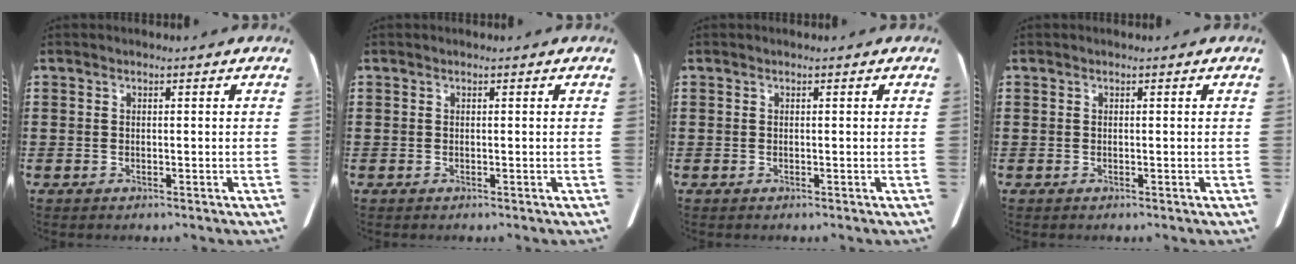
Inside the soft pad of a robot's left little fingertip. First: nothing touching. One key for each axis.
{"total": 0.0}
{"total": 0.0}
{"total": 0.0}